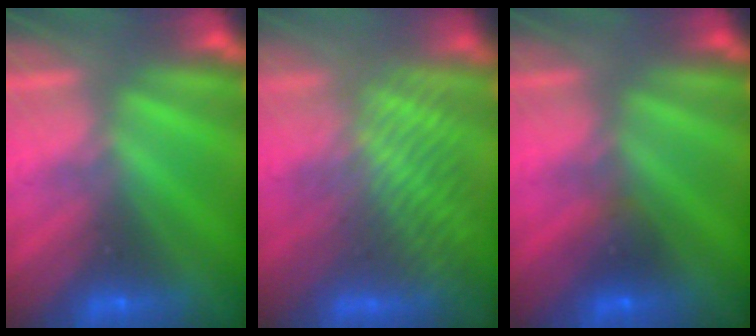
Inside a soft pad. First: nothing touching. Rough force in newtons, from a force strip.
{"total": 3.8}
{"total": 2.3}